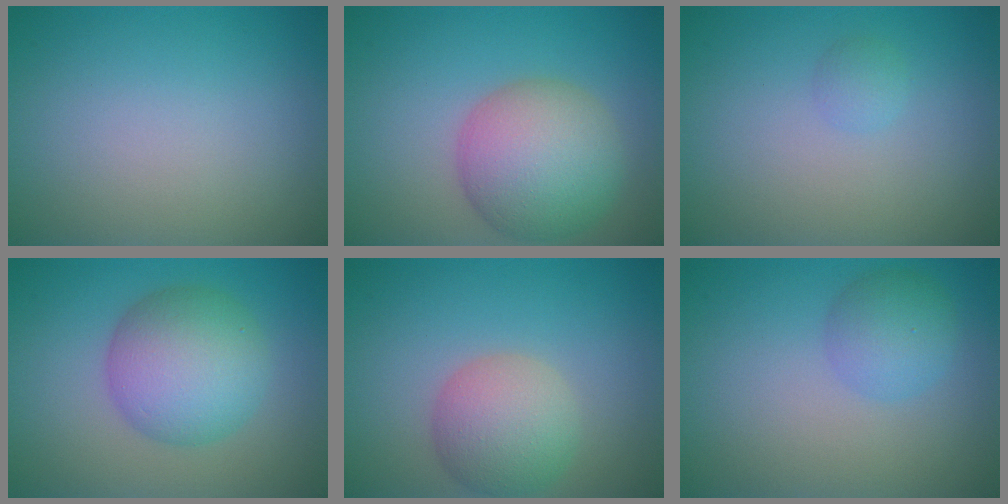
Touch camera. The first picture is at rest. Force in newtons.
{"total": 7.6, "press": 7.6, "slide": 0.4}
{"total": 0.9, "press": 0.8, "slide": 0.1}
{"total": 7.0, "press": 7.0, "slide": 0.1}
{"total": 4.7, "press": 4.7, "slide": 0.3}
{"total": 2.9, "press": 2.9, "slide": 0.1}